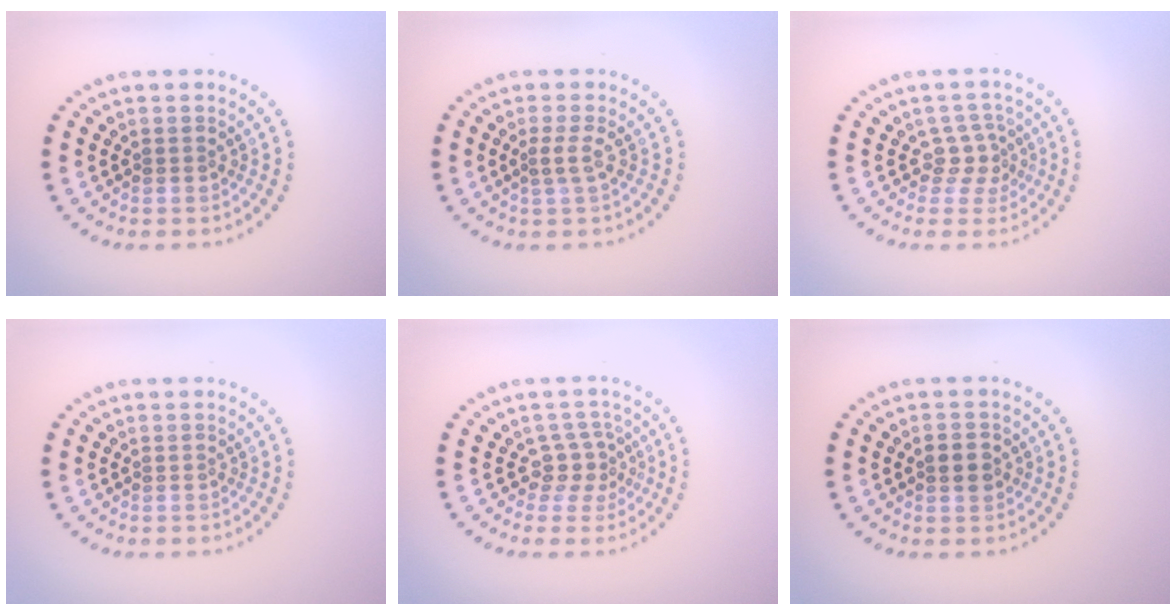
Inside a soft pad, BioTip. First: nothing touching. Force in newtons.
{"total": 1.4, "press": 0.9, "slide": 1.0}
{"total": 2.1, "press": 1.5, "slide": 1.5}
{"total": 0.0}
{"total": 2.2, "press": 1.6, "slide": 1.5}
{"total": 2.3, "press": 2.3, "slide": 0.0}